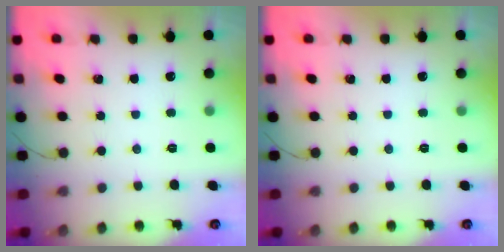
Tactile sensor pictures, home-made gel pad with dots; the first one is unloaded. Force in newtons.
{"total": 0.0}